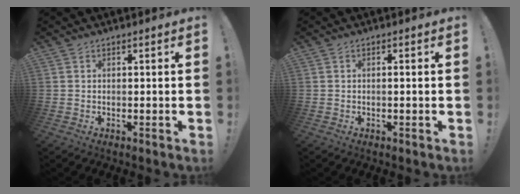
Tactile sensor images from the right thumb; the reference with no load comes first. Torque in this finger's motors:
{"motor_torque": [-0.05, -0.35, 0.19, -0.07, 0.02]}